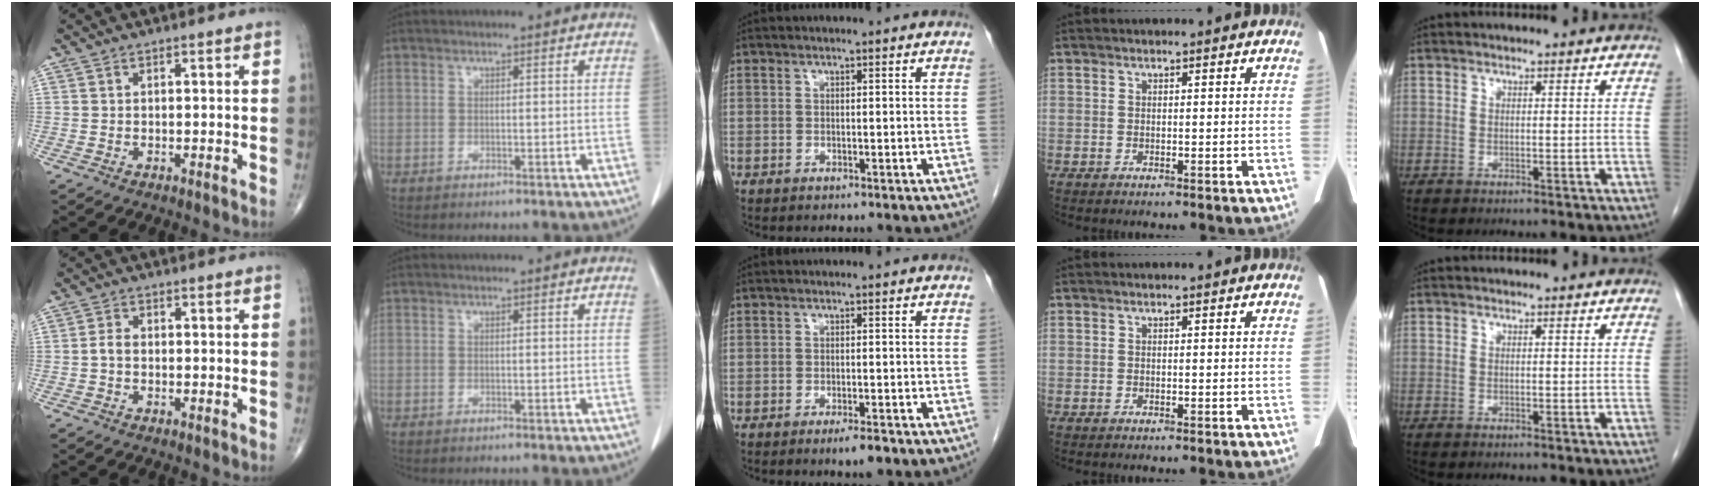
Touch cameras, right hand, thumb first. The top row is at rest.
{"thumb": {"total": 2.0, "force": [-0.4, 1.3, 1.4], "torque": [-0.026, 0.006, -0.012]}, "middle": {"total": 2.5, "force": [-1.6, 0.5, 1.9], "torque": [-0.026, -0.001, -0.023]}}